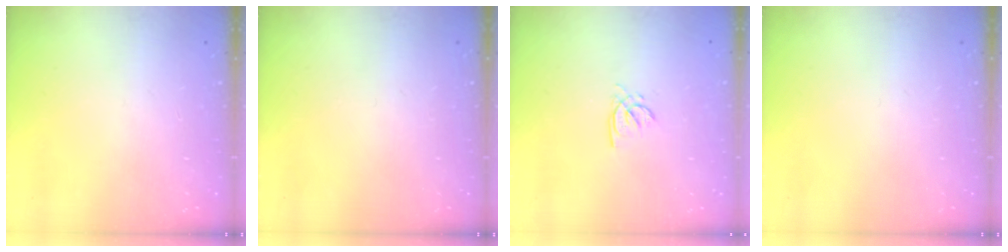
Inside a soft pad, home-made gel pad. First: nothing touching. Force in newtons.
{"total": 0.0}
{"total": 2.2, "press": 2.2, "slide": 0.2}
{"total": 0.0}